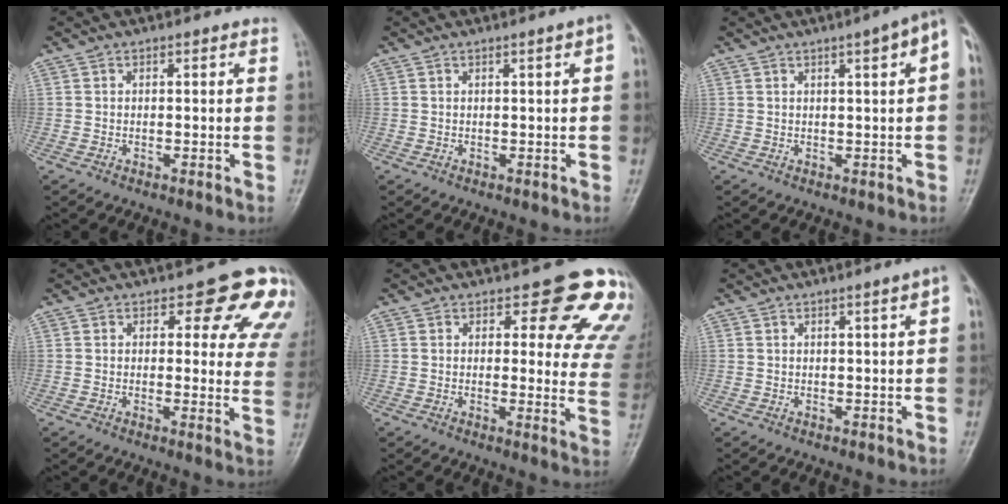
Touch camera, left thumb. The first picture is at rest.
{"total": 2.2, "force": [0.3, 0.2, 2.1], "torque": [-0.019, 0.006, 0.000]}
{"total": 5.7, "force": [1.7, 0.9, 5.4], "torque": [-0.061, 0.016, 0.016]}
{"total": 11.5, "force": [7.3, 5.5, 7.1], "torque": [-0.024, -0.033, 0.060]}
{"total": 12.6, "force": [9.6, 5.1, 6.4], "torque": [-0.010, -0.060, 0.081]}
{"total": 2.5, "force": [0.5, 0.1, 2.5], "torque": [-0.024, 0.007, 0.004]}